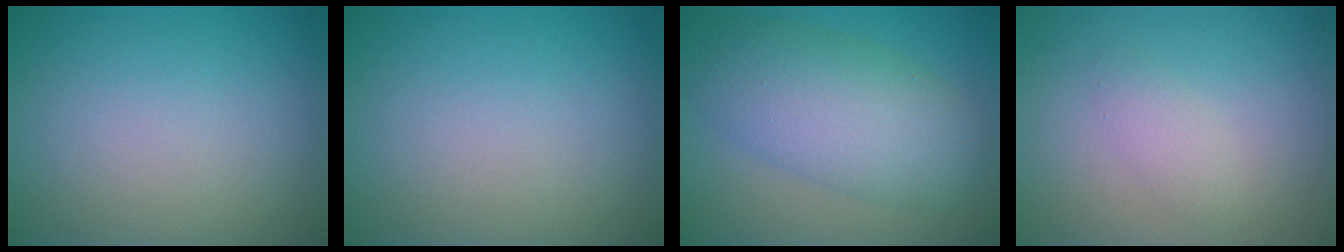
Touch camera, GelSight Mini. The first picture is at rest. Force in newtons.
{"total": 0.0}
{"total": 8.0, "press": 8.0, "slide": 0.3}
{"total": 1.6, "press": 1.6, "slide": 0.1}